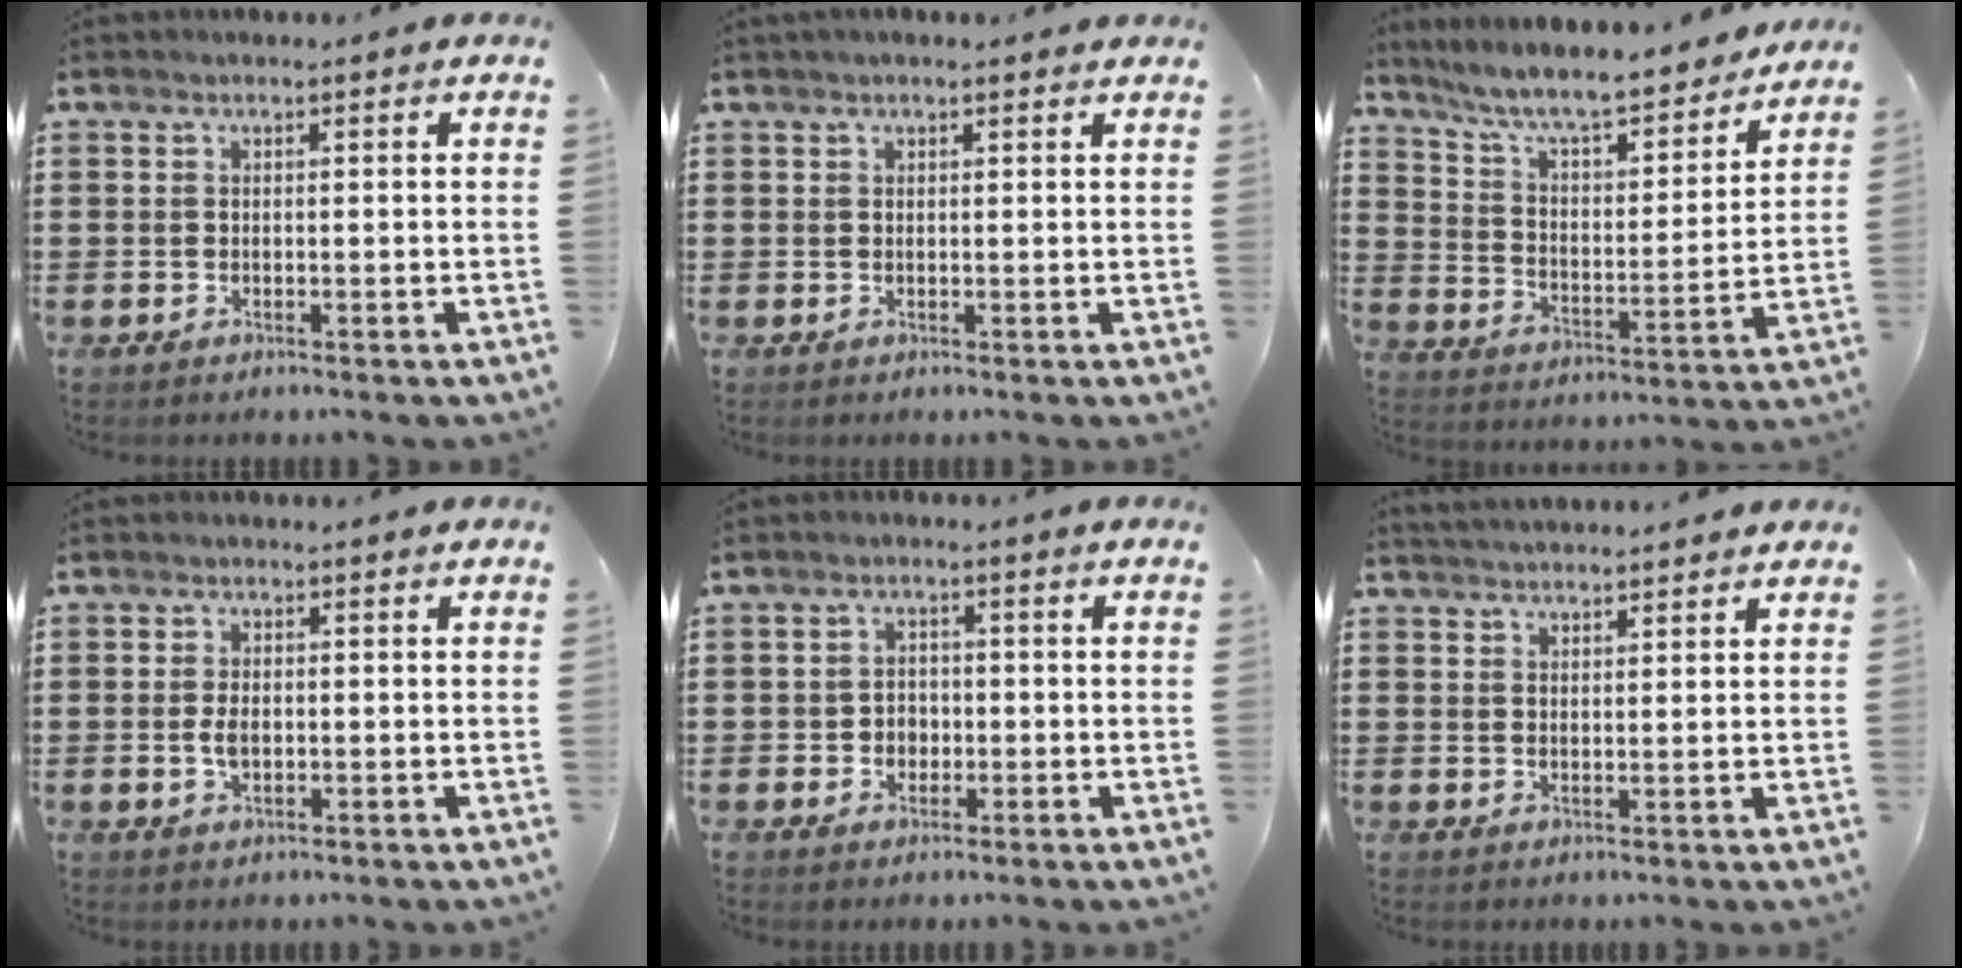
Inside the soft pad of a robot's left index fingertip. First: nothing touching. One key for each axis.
{"total": 1.0, "fx": 0.7, "fy": 0.1, "fz": 0.6, "tx": -0.014, "ty": 0.002, "tz": 0.013}
{"total": 8.1, "fx": 7.3, "fy": 0.5, "fz": 3.4, "tx": -0.096, "ty": -0.047, "tz": 0.122}
{"total": 2.6, "fx": -0.3, "fy": 1.4, "fz": 2.2, "tx": -0.051, "ty": 0.000, "tz": -0.008}
{"total": 2.2, "fx": -0.6, "fy": 2.0, "fz": 0.7, "tx": -0.021, "ty": 0.004, "tz": -0.016}
{"total": 2.3, "fx": 2.3, "fy": -0.2, "fz": -0.1, "tx": -0.005, "ty": -0.003, "tz": 0.044}